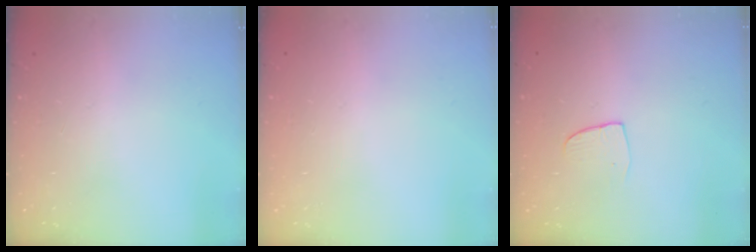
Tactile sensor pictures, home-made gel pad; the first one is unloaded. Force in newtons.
{"total": 0.0}
{"total": 4.2, "press": 4.2, "slide": 0.3}